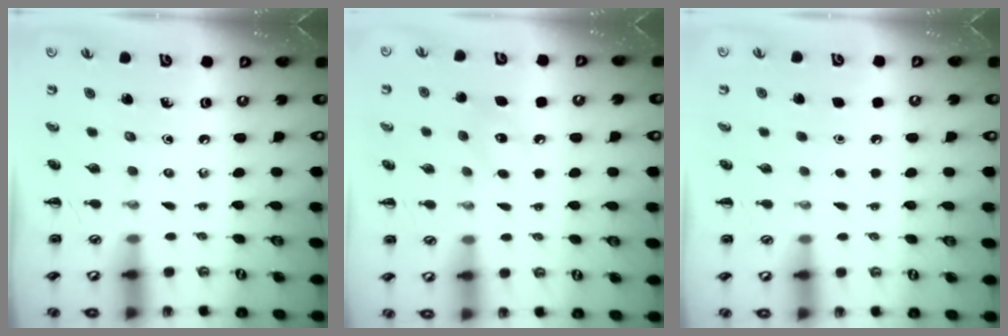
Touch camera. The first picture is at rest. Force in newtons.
{"total": 7.6, "press": 7.3, "slide": 2.2}
{"total": 1.7, "press": 1.7, "slide": 0.1}